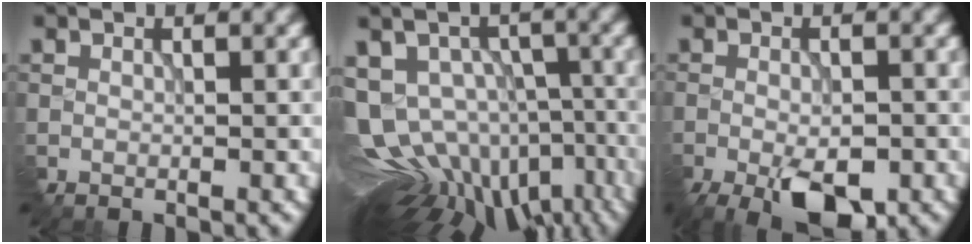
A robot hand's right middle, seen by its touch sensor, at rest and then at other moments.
{"total": 16.1, "force": [-5.5, 10.4, 11.0], "torque": [-0.208, 0.007, -0.034]}
{"total": 6.7, "force": [-3.8, 2.6, 4.9], "torque": [-0.090, -0.013, -0.055]}